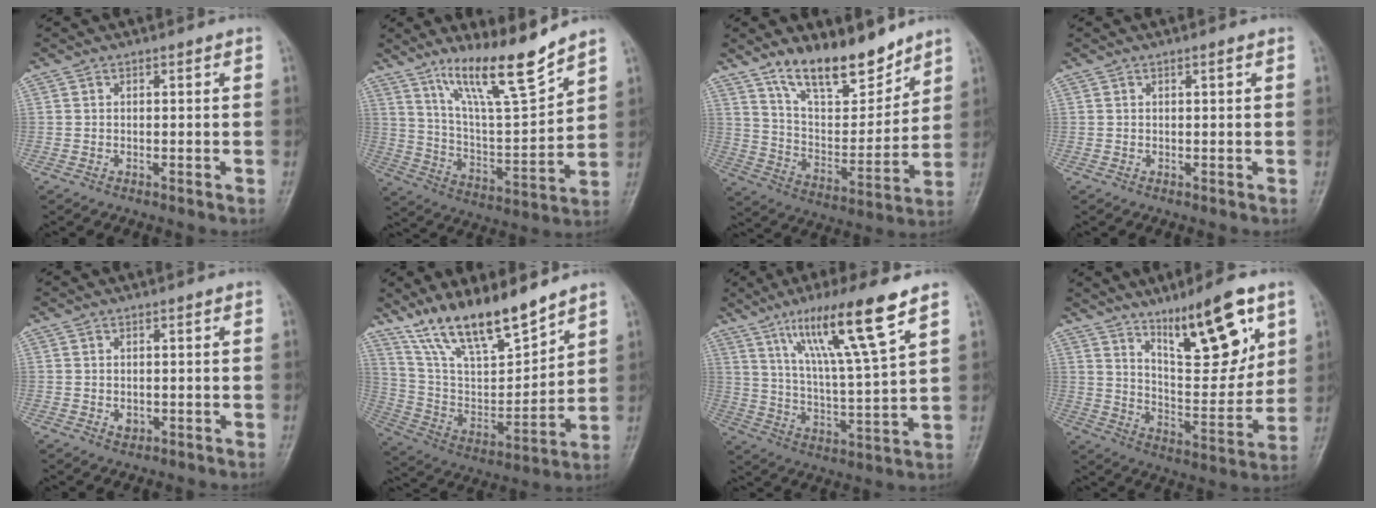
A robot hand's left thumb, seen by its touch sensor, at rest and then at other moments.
{"total": 15.1, "force": [11.3, 1.9, 9.8], "torque": [-0.156, -0.072, 0.211]}
{"total": 15.8, "force": [12.0, 5.9, 8.4], "torque": [-0.096, -0.082, 0.216]}
{"total": 0.6, "force": [0.3, 0.0, 0.5], "torque": [-0.008, 0.000, 0.006]}
{"total": 1.1, "force": [0.0, 0.9, 0.7], "torque": [-0.008, -0.001, 0.004]}
{"total": 17.3, "force": [13.6, 4.6, 9.6], "torque": [-0.142, -0.069, 0.261]}
{"total": 16.3, "force": [9.6, 1.1, 13.1], "torque": [-0.228, -0.043, 0.175]}
{"total": 17.0, "force": [9.7, 4.9, 13.1], "torque": [-0.171, -0.059, 0.169]}